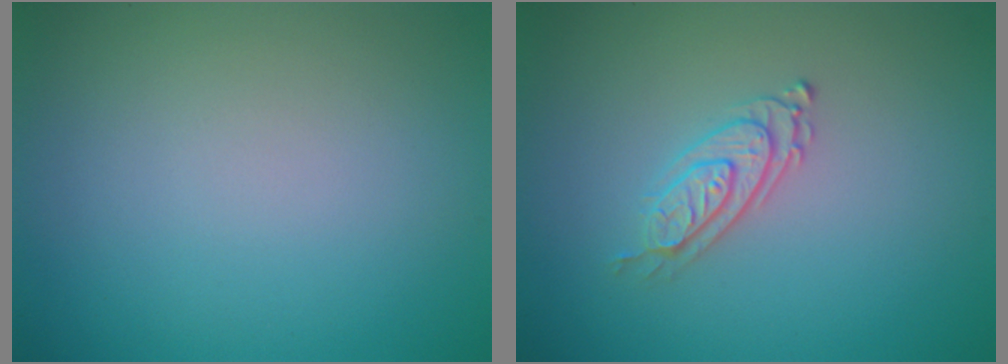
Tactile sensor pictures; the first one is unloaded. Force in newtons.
{"total": 2.4, "press": 2.0, "slide": 1.4}